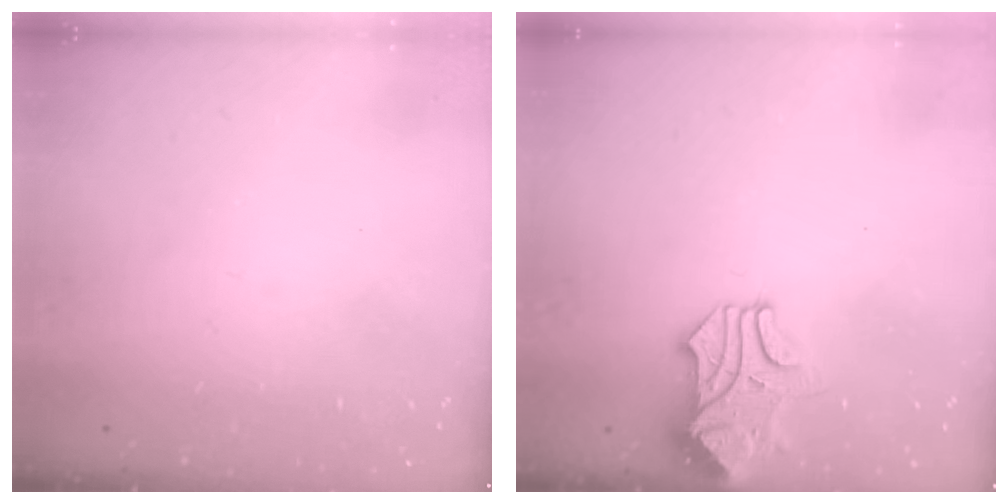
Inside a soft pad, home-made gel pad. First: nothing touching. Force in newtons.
{"total": 1.2, "press": 0.7, "slide": 1.0}